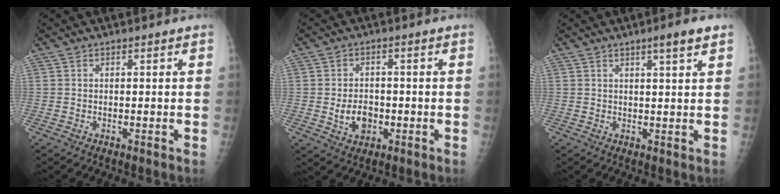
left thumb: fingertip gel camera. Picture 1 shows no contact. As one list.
[{"total": 5.1, "force": [-1.0, 3.8, 3.3], "torque": [-0.043, 0.003, -0.011]}, {"total": 3.9, "force": [2.4, 0.2, 3.1], "torque": [-0.046, -0.012, 0.037]}]